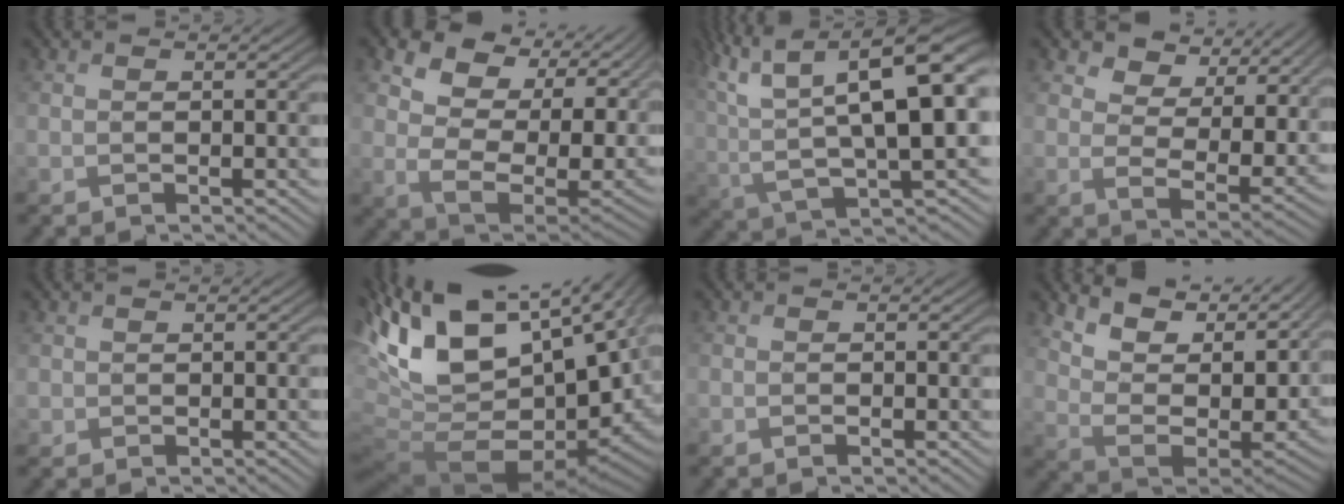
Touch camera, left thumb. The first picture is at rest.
{"total": 13.8, "force": [5.0, 7.7, 10.4], "torque": [-0.199, -0.003, 0.086]}
{"total": 17.1, "force": [3.7, 7.7, 14.8], "torque": [-0.271, 0.004, 0.078]}
{"total": 8.6, "force": [5.2, 4.9, 4.8], "torque": [-0.097, -0.007, 0.086]}
{"total": 1.0, "force": [-0.1, 1.0, -0.1], "torque": [0.002, -0.002, -0.004]}
{"total": 17.0, "force": [2.2, 9.7, 13.8], "torque": [-0.261, -0.030, 0.089]}
{"total": 0.9, "force": [-0.9, 0.0, -0.1], "torque": [0.010, 0.001, -0.020]}
{"total": 13.5, "force": [8.6, 5.2, 9.0], "torque": [-0.204, 0.006, 0.142]}